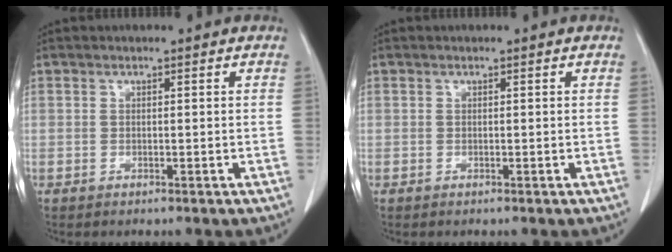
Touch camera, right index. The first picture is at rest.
{"total": 0.0}